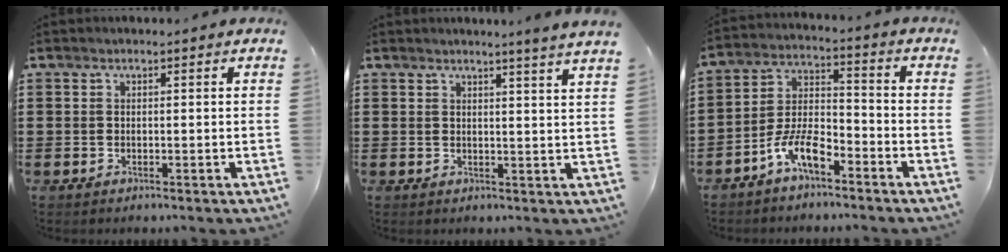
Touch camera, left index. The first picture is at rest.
{"total": 2.9, "force": [2.5, -1.1, 0.9], "torque": [-0.023, -0.013, 0.044]}
{"total": 7.9, "force": [-5.7, 2.6, 4.8], "torque": [-0.111, 0.002, -0.113]}